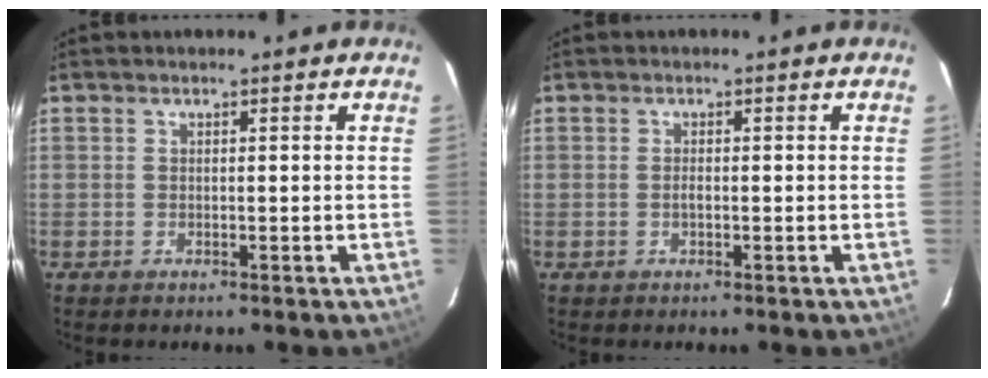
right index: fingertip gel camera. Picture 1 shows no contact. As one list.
[{"total": 0.8, "force": [-0.3, 0.3, 0.7], "torque": [-0.014, 0.000, -0.006]}]